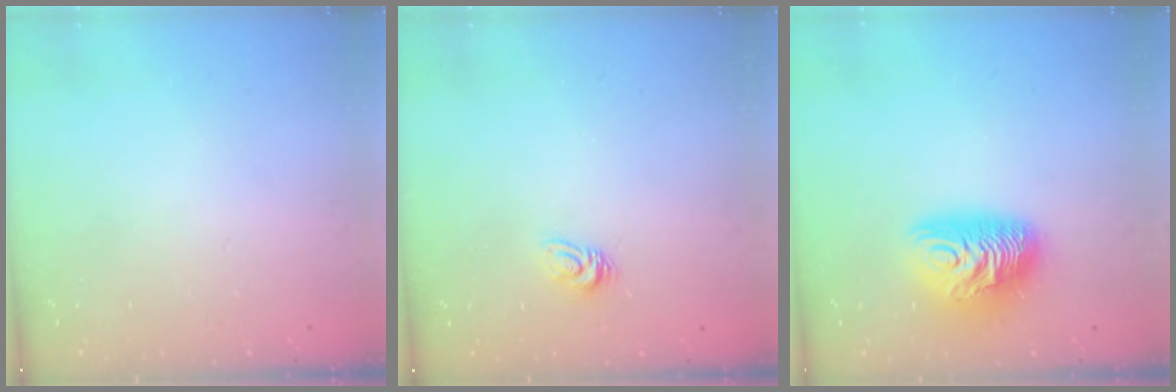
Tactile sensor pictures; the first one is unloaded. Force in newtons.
{"total": 3.8, "press": 3.8, "slide": 0.2}
{"total": 12.4, "press": 12.3, "slide": 0.9}